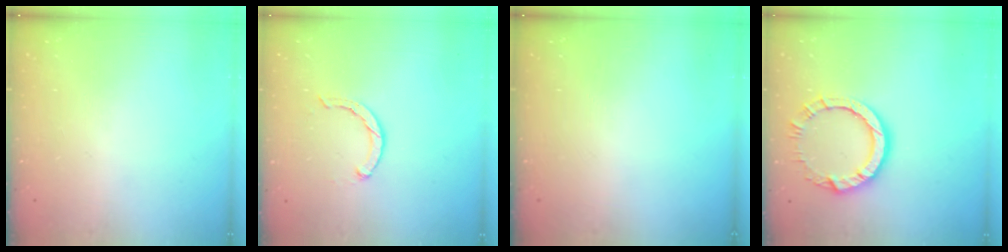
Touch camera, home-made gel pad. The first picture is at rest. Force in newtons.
{"total": 2.5, "press": 2.5, "slide": 0.4}
{"total": 0.0}
{"total": 9.7, "press": 9.6, "slide": 0.7}